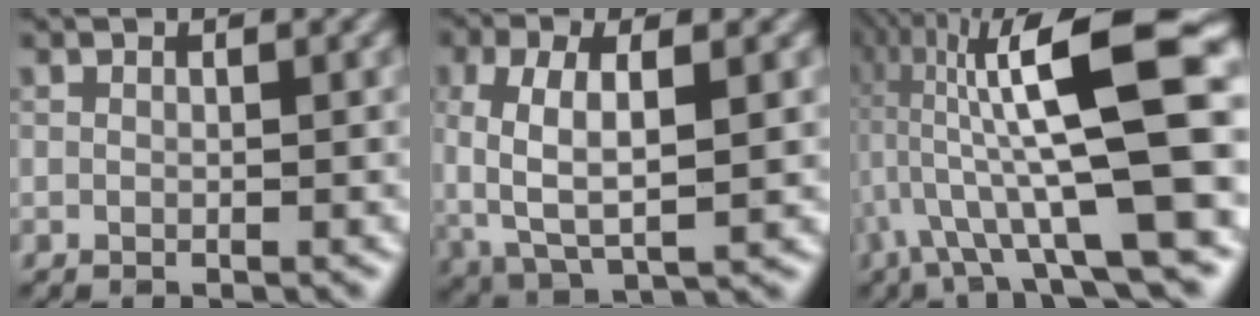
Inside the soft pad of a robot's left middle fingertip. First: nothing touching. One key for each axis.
{"total": 6.5, "fx": 0.6, "fy": 2.9, "fz": 5.8, "tx": -0.121, "ty": 0.001, "tz": 0.010}
{"total": 13.7, "fx": 0.5, "fy": 3.0, "fz": 13.3, "tx": -0.227, "ty": 0.029, "tz": 0.012}